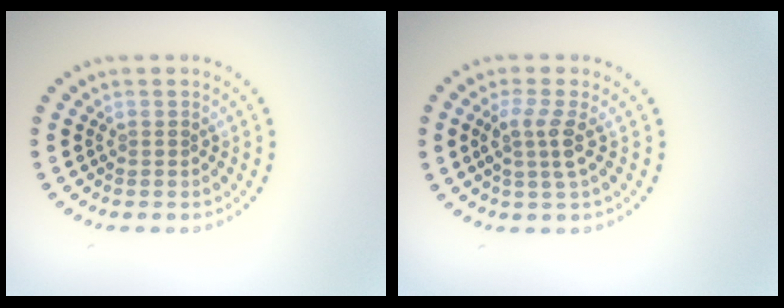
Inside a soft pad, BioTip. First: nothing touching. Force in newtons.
{"total": 2.5, "press": 2.0, "slide": 1.5}